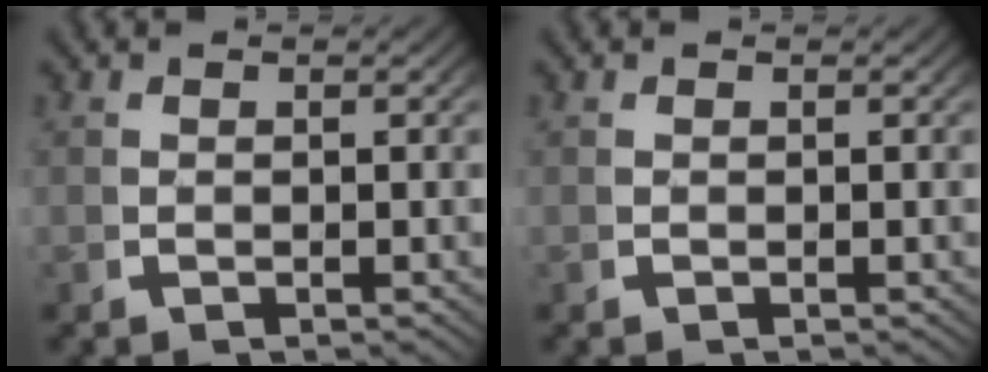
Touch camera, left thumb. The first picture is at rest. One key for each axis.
{"total": 0.0}